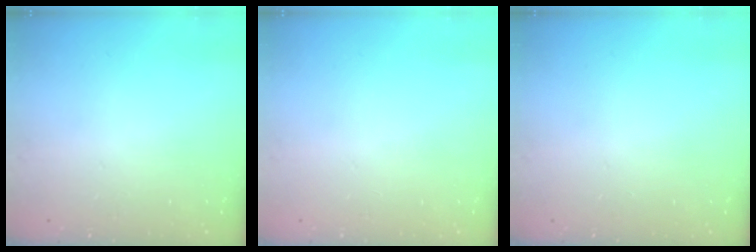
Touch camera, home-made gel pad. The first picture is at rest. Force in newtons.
{"total": 0.0}
{"total": 0.0}